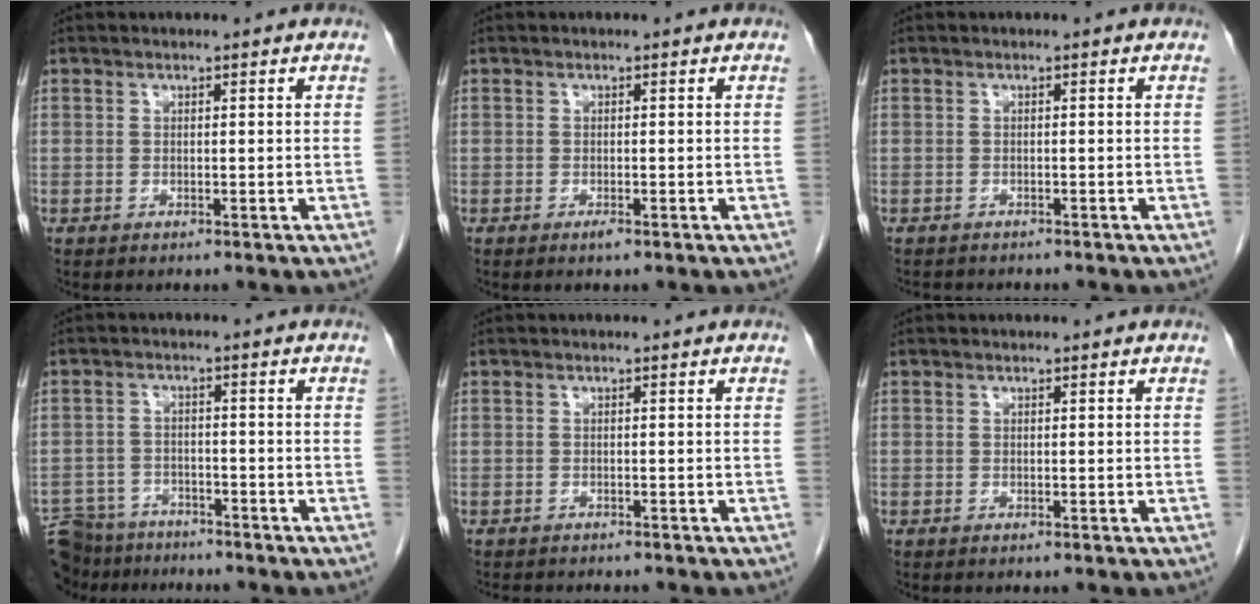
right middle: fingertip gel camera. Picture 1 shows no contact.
{"total": 0.8, "force": [-0.5, -0.1, 0.6], "torque": [-0.010, -0.001, -0.009]}
{"total": 3.2, "force": [-2.9, 1.1, 1.0], "torque": [-0.015, -0.004, -0.036]}
{"total": 9.7, "force": [-8.7, 4.2, 1.5], "torque": [-0.031, 0.005, -0.133]}
{"total": 4.5, "force": [-4.0, 1.2, 1.6], "torque": [-0.021, -0.005, -0.053]}
{"total": 0.0}